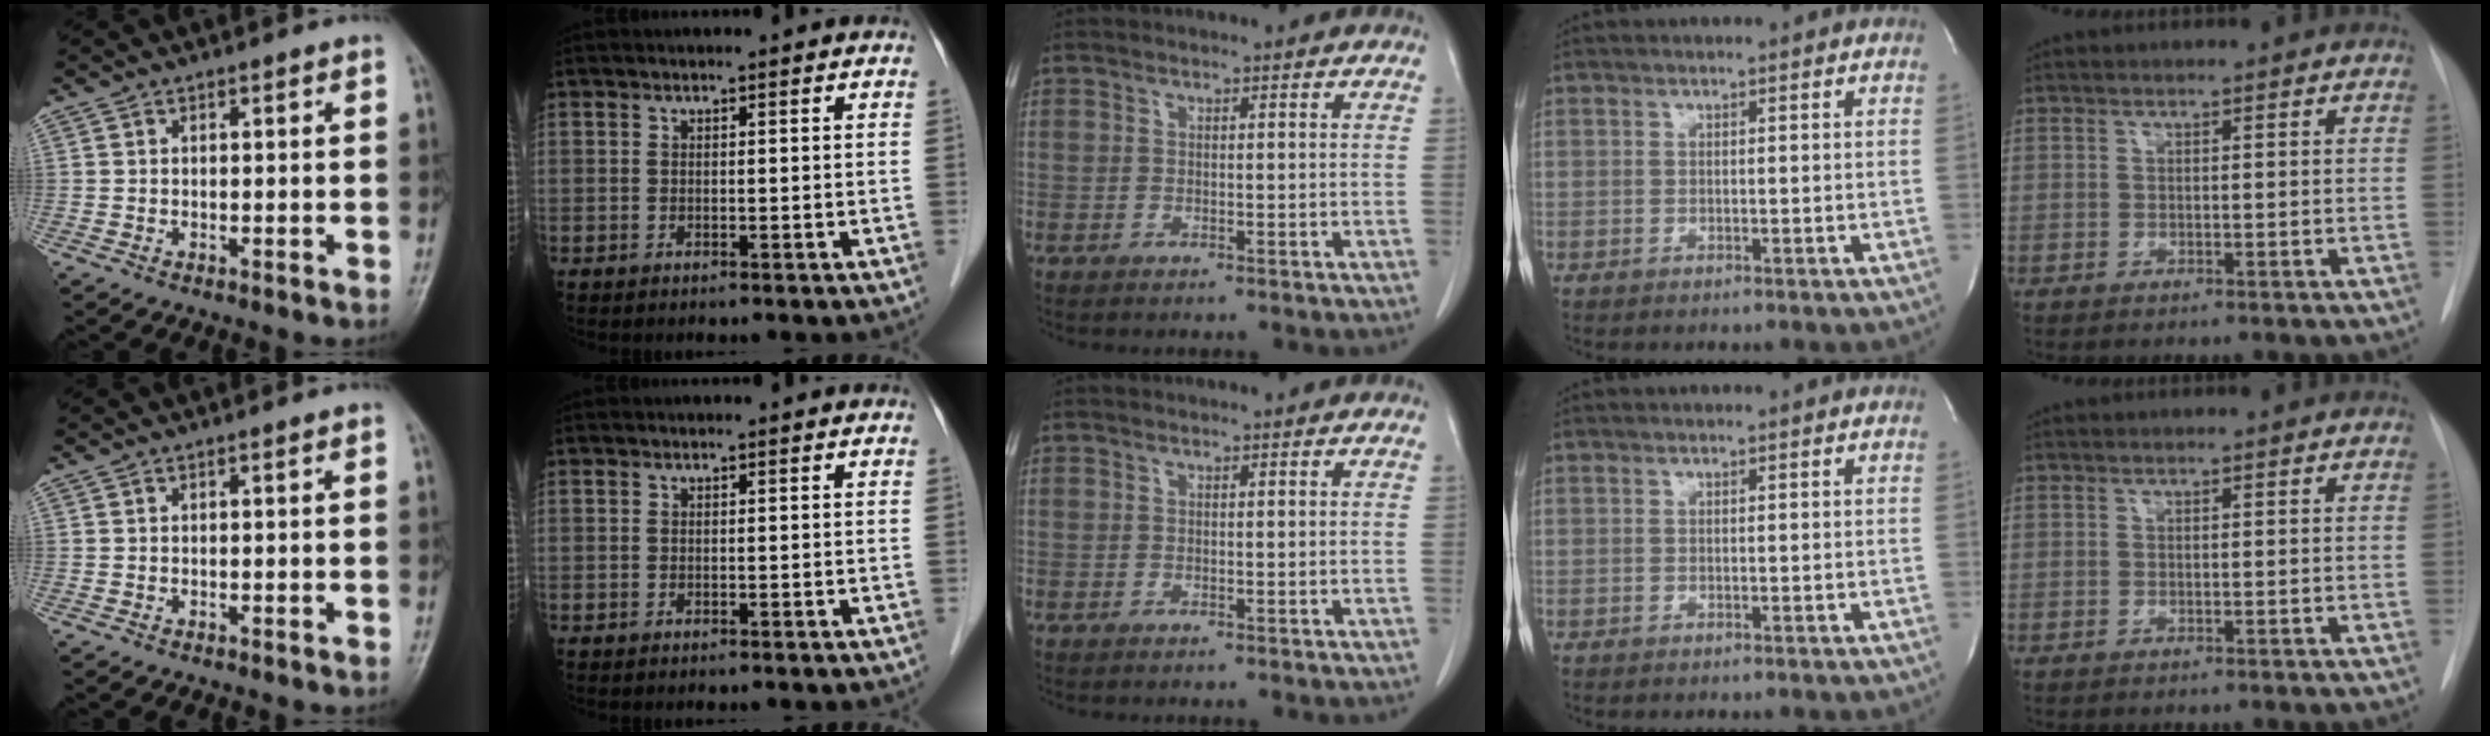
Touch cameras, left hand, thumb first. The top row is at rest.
{}